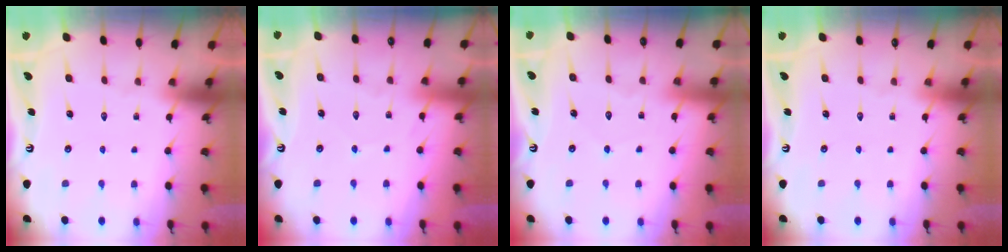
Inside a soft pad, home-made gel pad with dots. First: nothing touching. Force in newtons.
{"total": 2.7, "press": 2.7, "slide": 0.3}
{"total": 4.6, "press": 4.5, "slide": 0.6}
{"total": 0.0}